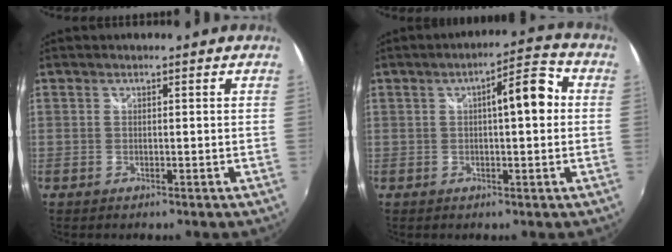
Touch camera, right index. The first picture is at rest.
{"total": 7.4, "force": [0.9, 1.9, 7.1], "torque": [-0.091, 0.024, 0.016]}